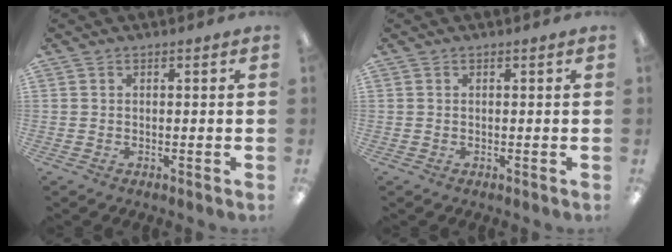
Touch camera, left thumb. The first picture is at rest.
{"total": 0.0}